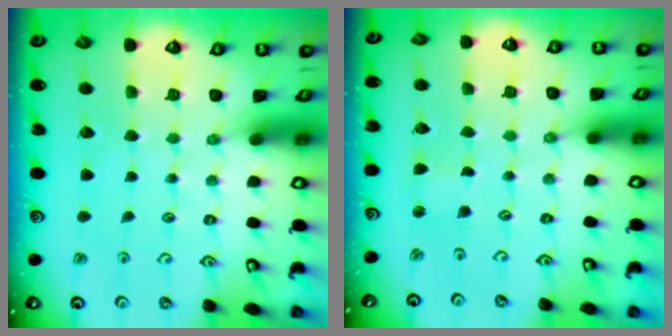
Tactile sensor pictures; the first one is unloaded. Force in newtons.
{"total": 0.0}